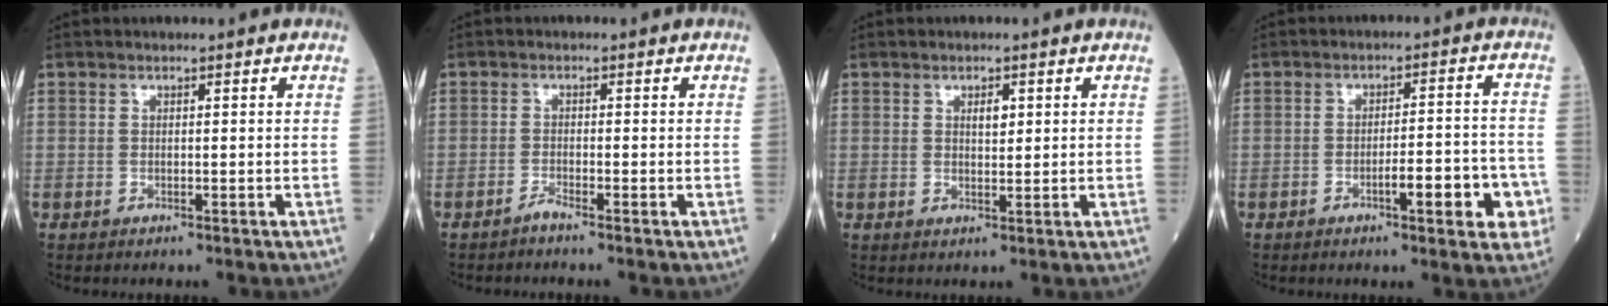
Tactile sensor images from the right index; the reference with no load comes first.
{"total": 1.3, "force": [-1.1, -0.3, 0.4], "torque": [-0.010, -0.001, -0.023]}
{"total": 1.9, "force": [0.7, 0.7, 1.6], "torque": [-0.024, -0.002, 0.013]}
{"total": 8.1, "force": [-3.3, 1.6, 7.2], "torque": [-0.087, 0.012, -0.040]}